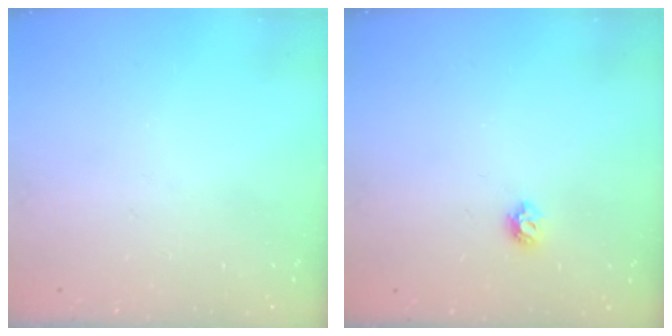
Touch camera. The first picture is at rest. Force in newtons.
{"total": 4.9, "press": 4.8, "slide": 0.9}